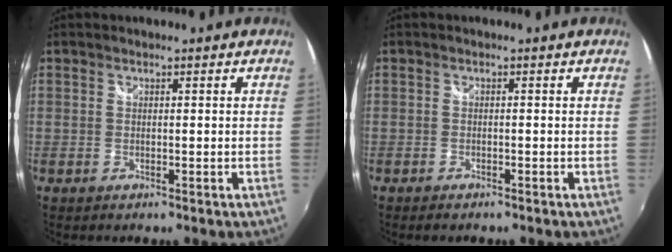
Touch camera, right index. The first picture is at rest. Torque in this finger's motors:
{"motor_torque": [0.46, 0.10, -0.01, 0.01]}